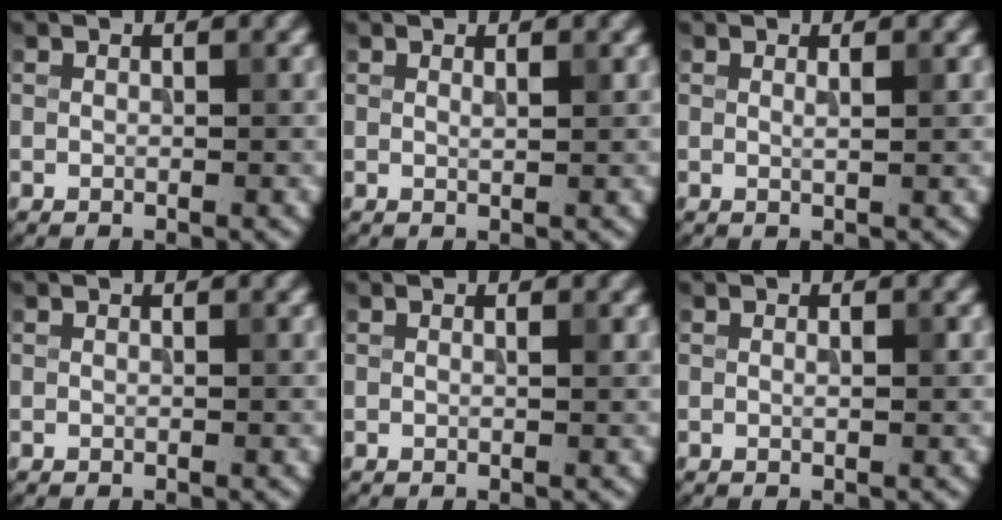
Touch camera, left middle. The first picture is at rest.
{"total": 0.6, "force": [0.4, 0.0, 0.5], "torque": [-0.006, -0.002, 0.006]}
{"total": 0.8, "force": [0.3, 0.1, 0.7], "torque": [-0.007, 0.000, 0.003]}
{"total": 0.0}
{"total": 0.6, "force": [0.1, 0.0, 0.6], "torque": [-0.007, 0.001, 0.001]}
{"total": 0.7, "force": [0.1, 0.1, 0.7], "torque": [-0.012, 0.000, 0.001]}